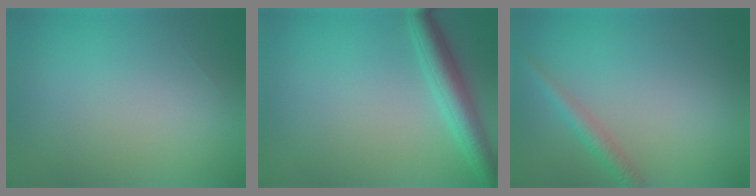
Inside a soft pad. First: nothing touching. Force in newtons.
{"total": 3.8, "press": 3.8, "slide": 0.1}
{"total": 1.9, "press": 1.9, "slide": 0.0}